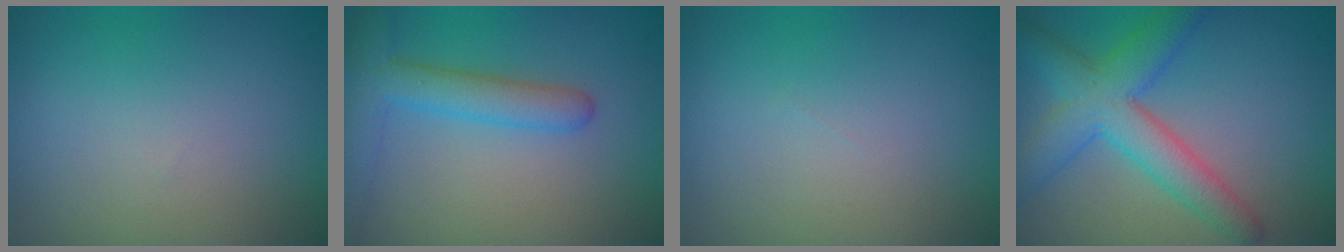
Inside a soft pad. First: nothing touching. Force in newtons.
{"total": 4.1, "press": 4.1, "slide": 0.4}
{"total": 0.0}
{"total": 6.1, "press": 6.1, "slide": 0.2}